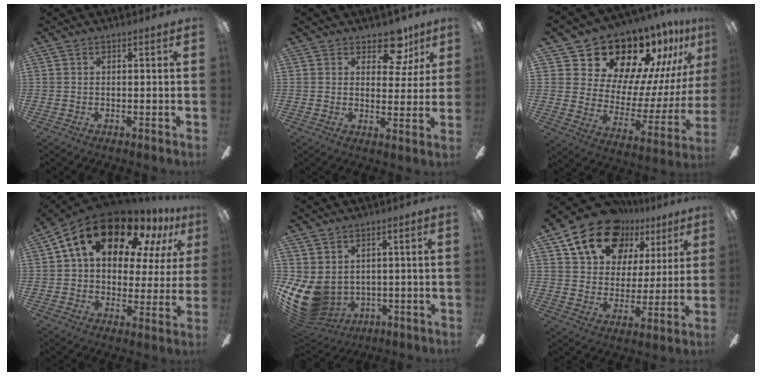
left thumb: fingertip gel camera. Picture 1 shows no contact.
{"total": 10.5, "force": [6.6, 6.0, 5.6], "torque": [-0.064, -0.030, 0.114]}
{"total": 18.8, "force": [16.1, 8.2, 5.3], "torque": [-0.090, -0.139, 0.294]}
{"total": 20.0, "force": [12.7, 10.5, 11.3], "torque": [-0.193, -0.069, 0.219]}
{"total": 11.2, "force": [-0.1, 9.1, 6.5], "torque": [-0.184, -0.015, 0.003]}
{"total": 18.2, "force": [11.6, 11.7, 7.7], "torque": [-0.142, -0.058, 0.213]}